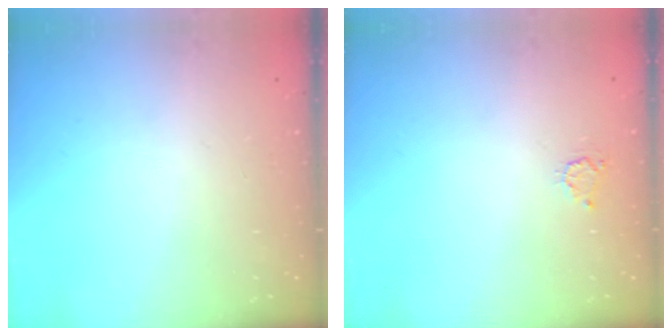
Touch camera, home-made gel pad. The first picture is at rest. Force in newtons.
{"total": 3.6, "press": 3.6, "slide": 0.5}